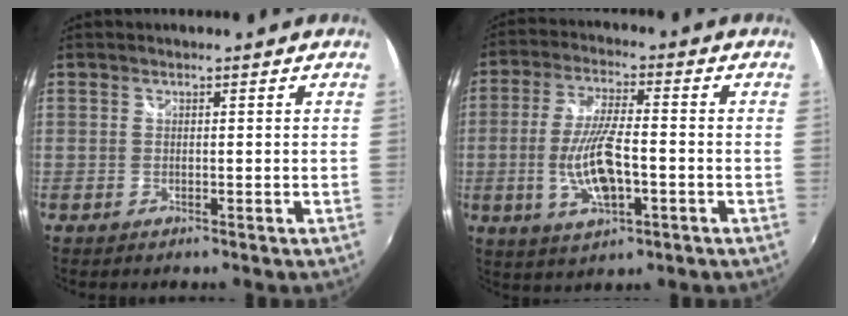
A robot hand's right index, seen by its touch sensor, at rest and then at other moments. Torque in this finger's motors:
{"motor_torque": [0.39, -0.12, 0.30, 0.11]}